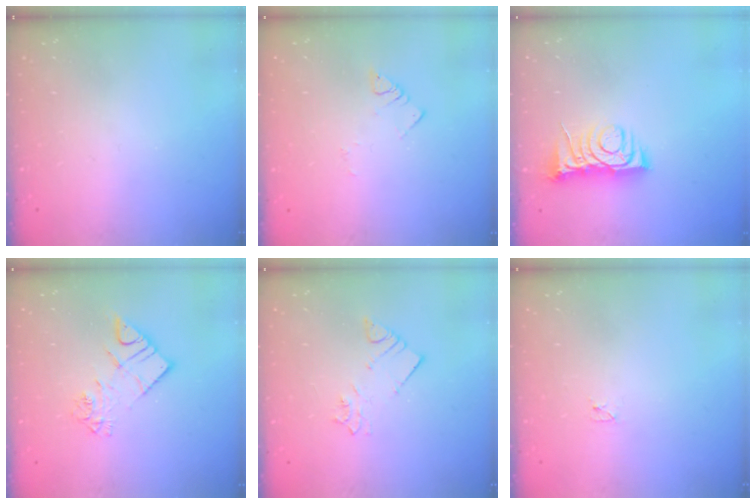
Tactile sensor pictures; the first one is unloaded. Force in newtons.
{"total": 2.6, "press": 2.6, "slide": 0.3}
{"total": 6.8, "press": 6.8, "slide": 0.8}
{"total": 9.8, "press": 9.8, "slide": 0.9}
{"total": 2.2, "press": 2.2, "slide": 0.1}
{"total": 2.3, "press": 2.2, "slide": 0.4}